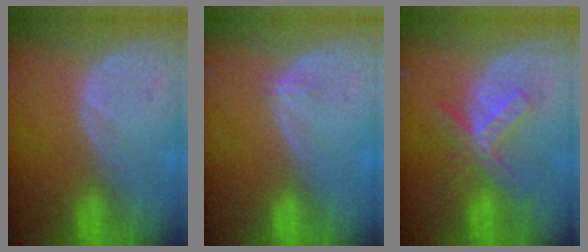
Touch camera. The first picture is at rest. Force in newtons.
{"total": 0.9, "press": 0.6, "slide": 0.6}
{"total": 5.5, "press": 5.3, "slide": 1.3}